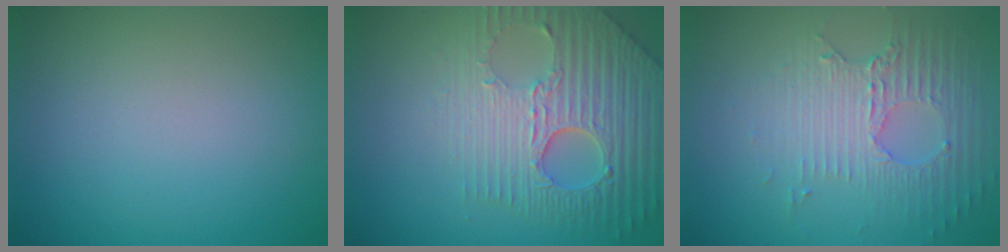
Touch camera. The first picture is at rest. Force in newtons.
{"total": 8.2, "press": 5.7, "slide": 5.9}
{"total": 5.2, "press": 3.3, "slide": 4.0}